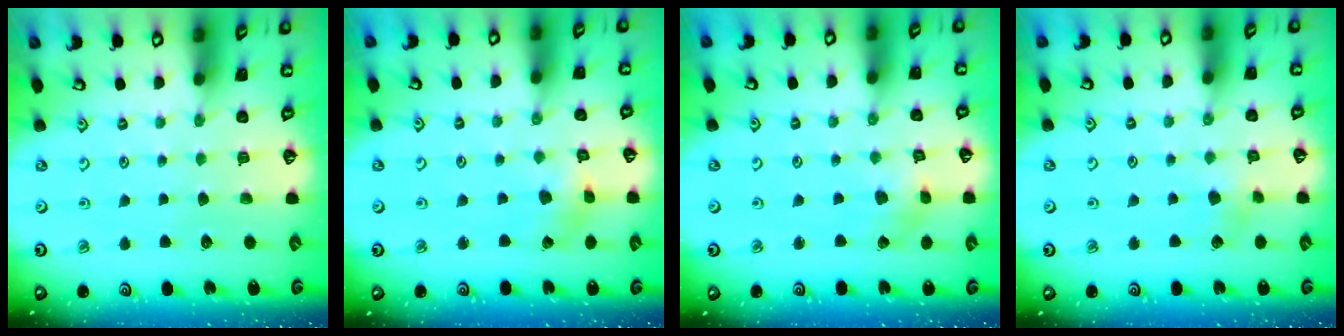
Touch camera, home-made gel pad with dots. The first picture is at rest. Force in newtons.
{"total": 2.2, "press": 2.2, "slide": 0.4}
{"total": 2.4, "press": 2.3, "slide": 0.5}
{"total": 3.3, "press": 3.2, "slide": 0.7}